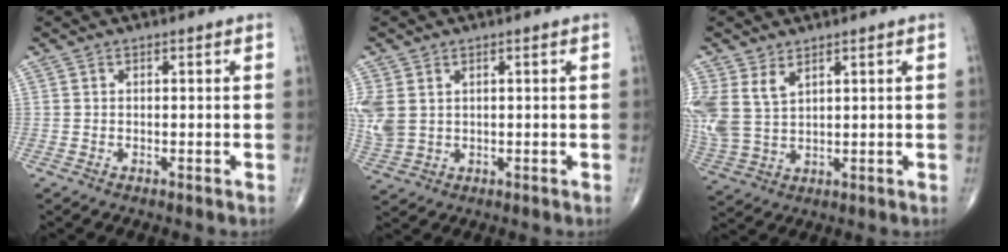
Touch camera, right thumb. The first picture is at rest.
{"total": 6.9, "force": [1.5, 5.1, 4.4], "torque": [-0.111, -0.001, 0.043]}
{"total": 8.5, "force": [4.0, 4.9, 5.6], "torque": [-0.128, -0.008, 0.096]}